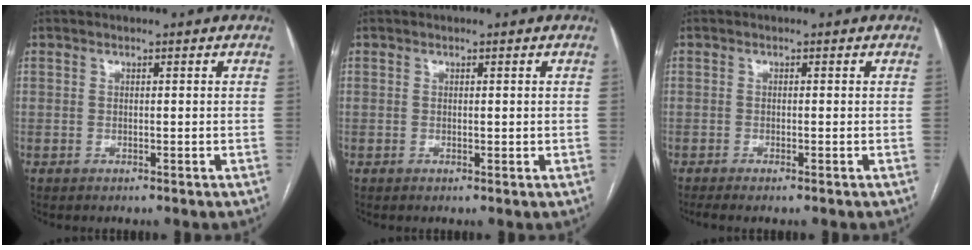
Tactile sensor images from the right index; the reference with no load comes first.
{"total": 0.7, "force": [0.2, 0.5, 0.5], "torque": [-0.006, -0.002, 0.005]}
{"total": 1.4, "force": [-0.5, 0.2, 1.3], "torque": [-0.025, -0.003, -0.010]}